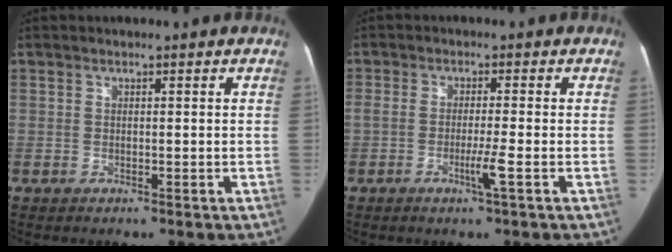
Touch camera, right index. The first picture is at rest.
{"total": 3.1, "force": [-1.4, -0.6, 2.7], "torque": [-0.050, -0.011, -0.030]}